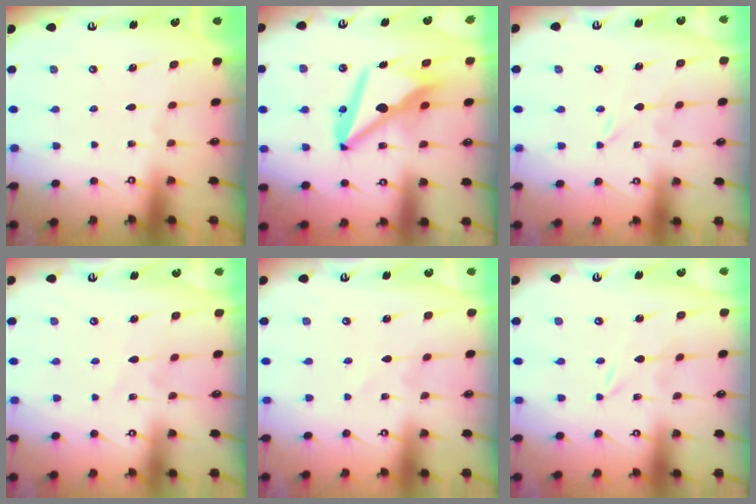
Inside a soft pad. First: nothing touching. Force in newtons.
{"total": 13.8, "press": 13.7, "slide": 2.1}
{"total": 0.0}
{"total": 4.5, "press": 4.4, "slide": 0.4}
{"total": 1.0, "press": 1.0, "slide": 0.2}
{"total": 0.0}